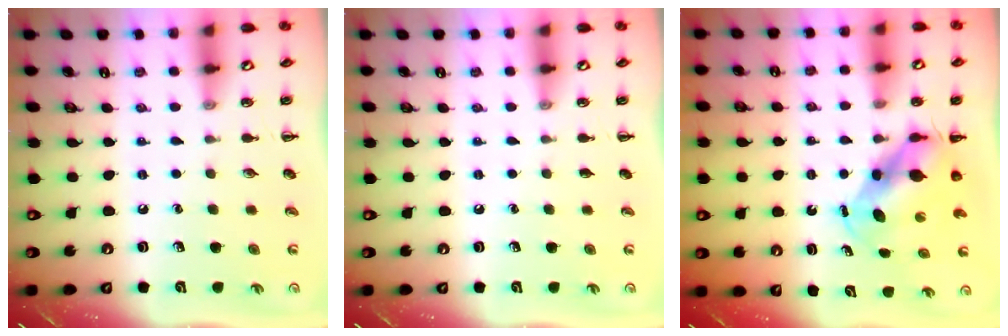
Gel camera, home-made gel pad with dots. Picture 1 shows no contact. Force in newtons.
{"total": 0.0}
{"total": 5.6, "press": 5.5, "slide": 1.3}